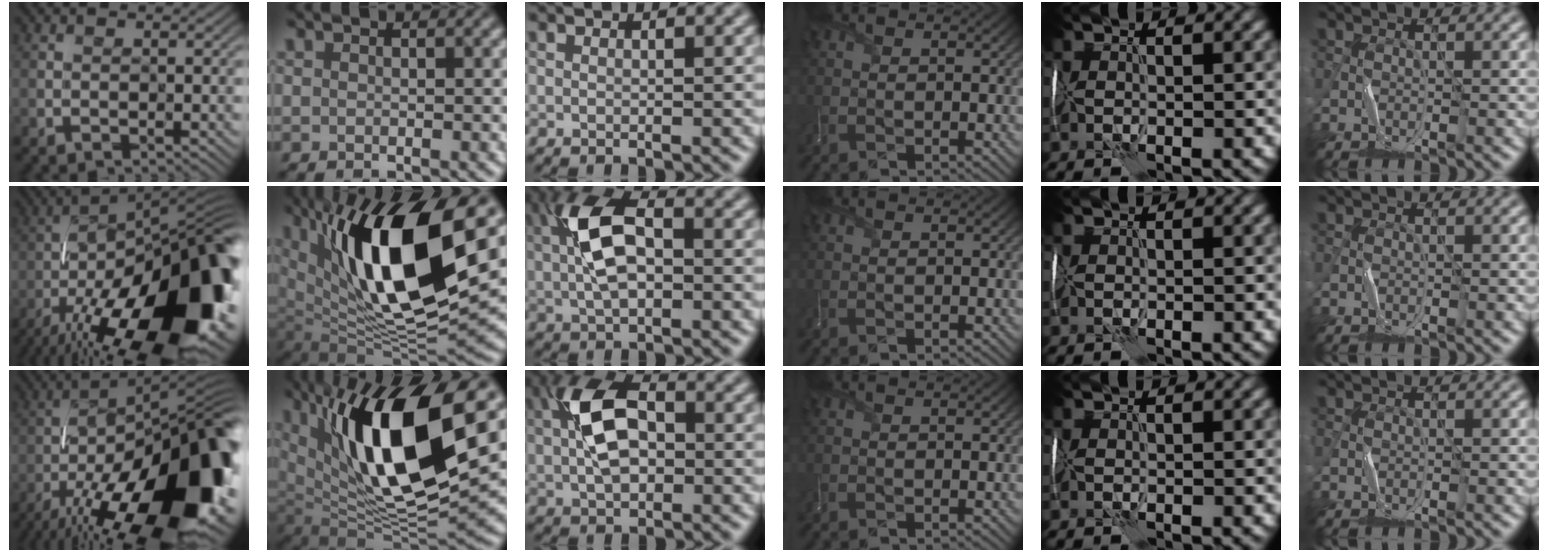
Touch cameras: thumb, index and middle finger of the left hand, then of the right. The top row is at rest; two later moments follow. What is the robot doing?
{"motion": "wrap", "object": "ribbon"}